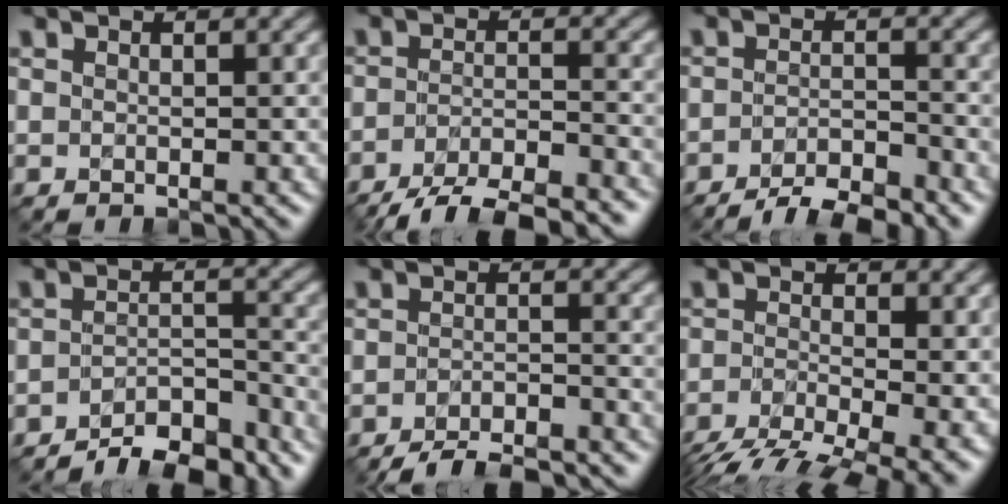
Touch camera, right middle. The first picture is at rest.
{"total": 6.6, "force": [-5.5, 1.3, 3.4], "torque": [-0.054, -0.003, -0.091]}
{"total": 4.8, "force": [-3.8, 1.1, 2.7], "torque": [-0.040, -0.001, -0.067]}
{"total": 6.5, "force": [-5.6, 1.6, 2.7], "torque": [-0.039, -0.001, -0.085]}
{"total": 6.3, "force": [-5.5, 1.3, 2.7], "torque": [-0.040, -0.005, -0.087]}
{"total": 8.3, "force": [-5.4, 2.4, 5.8], "torque": [-0.109, -0.026, -0.095]}